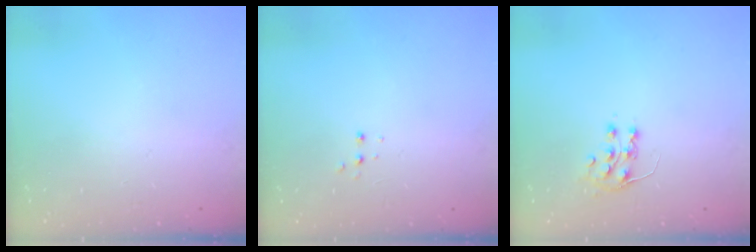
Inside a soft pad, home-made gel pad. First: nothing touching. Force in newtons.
{"total": 2.7, "press": 2.7, "slide": 0.5}
{"total": 7.3, "press": 7.3, "slide": 0.5}